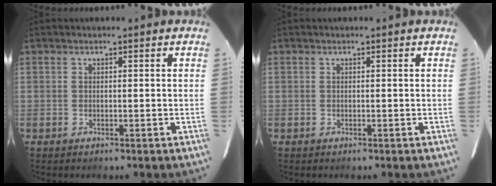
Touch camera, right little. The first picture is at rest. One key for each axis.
{"total": 0.0}